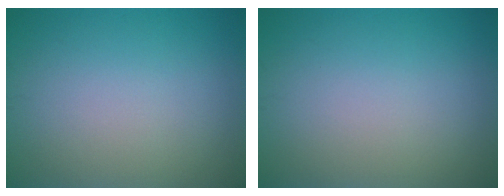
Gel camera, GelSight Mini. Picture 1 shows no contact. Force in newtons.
{"total": 0.0}